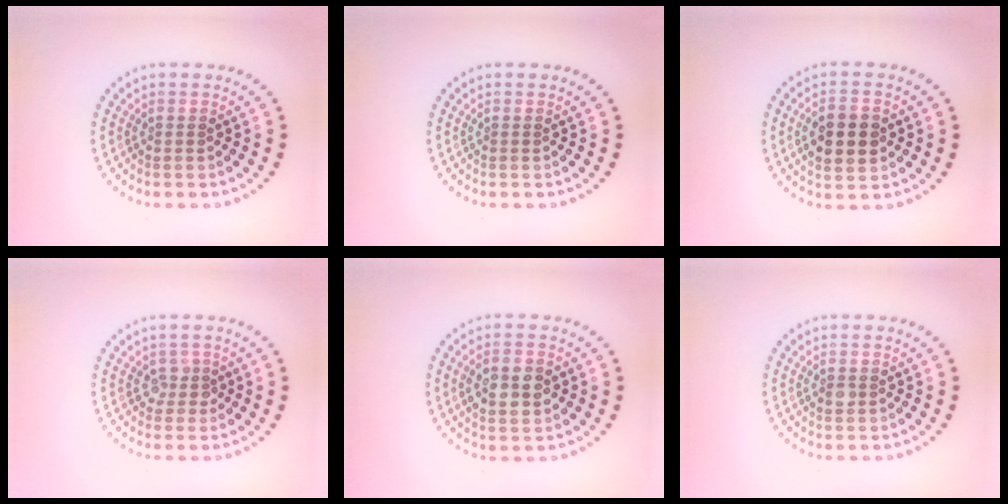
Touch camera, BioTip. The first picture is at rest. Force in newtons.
{"total": 0.0}
{"total": 4.6, "press": 4.6, "slide": 0.2}
{"total": 1.3, "press": 1.1, "slide": 0.7}
{"total": 3.9, "press": 3.8, "slide": 0.3}
{"total": 1.0, "press": 1.0, "slide": 0.0}